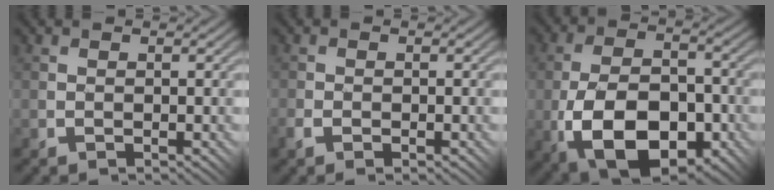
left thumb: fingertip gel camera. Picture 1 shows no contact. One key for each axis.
{"total": 2.5, "fx": -1.5, "fy": 1.3, "fz": 1.5, "tx": -0.030, "ty": -0.008, "tz": -0.033}
{"total": 13.5, "fx": -5.2, "fy": 7.6, "fz": 9.9, "tx": -0.195, "ty": -0.019, "tz": -0.095}